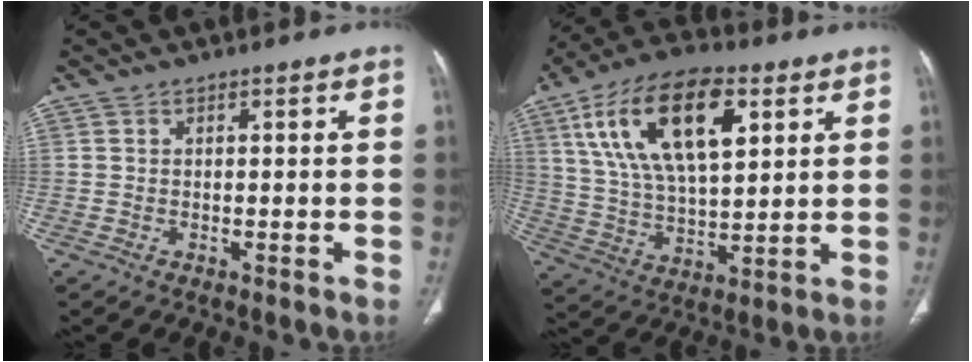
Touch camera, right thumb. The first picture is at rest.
{"total": 20.6, "force": [8.1, 9.7, 16.2], "torque": [-0.278, -0.013, 0.147]}